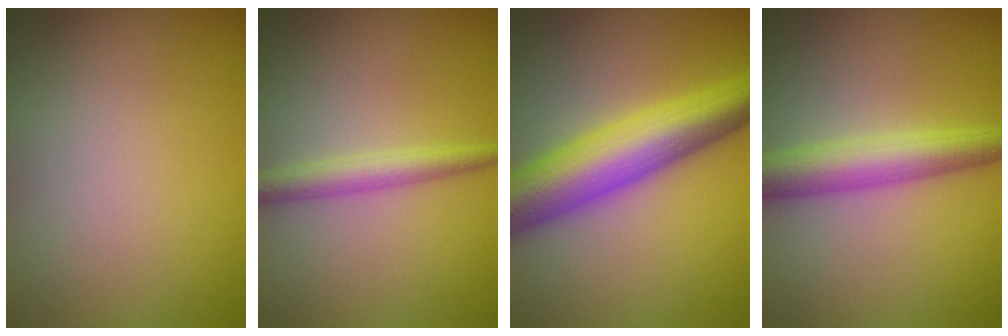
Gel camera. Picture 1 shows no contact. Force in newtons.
{"total": 2.6, "press": 2.6, "slide": 0.0}
{"total": 9.1, "press": 9.1, "slide": 0.2}
{"total": 5.0, "press": 5.0, "slide": 0.1}